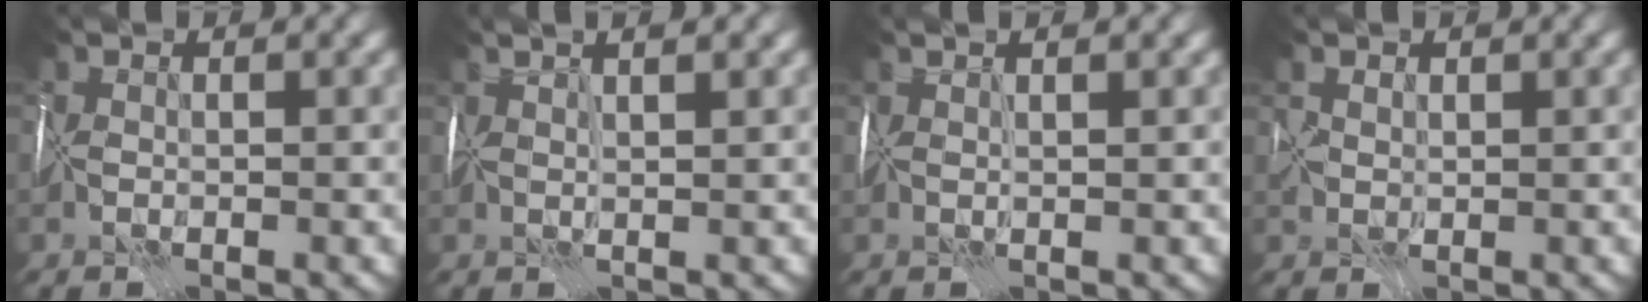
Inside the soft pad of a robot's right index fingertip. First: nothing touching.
{"total": 4.8, "force": [2.7, 1.4, 3.8], "torque": [-0.037, 0.037, 0.019]}
{"total": 2.8, "force": [1.6, 0.6, 2.1], "torque": [-0.020, 0.024, 0.009]}
{"total": 0.8, "force": [0.7, 0.2, -0.3], "torque": [0.007, 0.005, 0.015]}